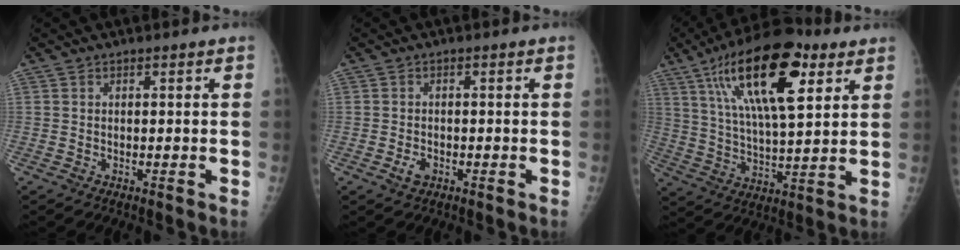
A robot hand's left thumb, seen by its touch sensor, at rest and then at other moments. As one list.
[{"total": 2.2, "force": [-1.0, 1.5, 1.3], "torque": [-0.019, 0.002, -0.015]}, {"total": 21.2, "force": [9.6, 8.0, 17.2], "torque": [-0.278, -0.018, 0.161]}]